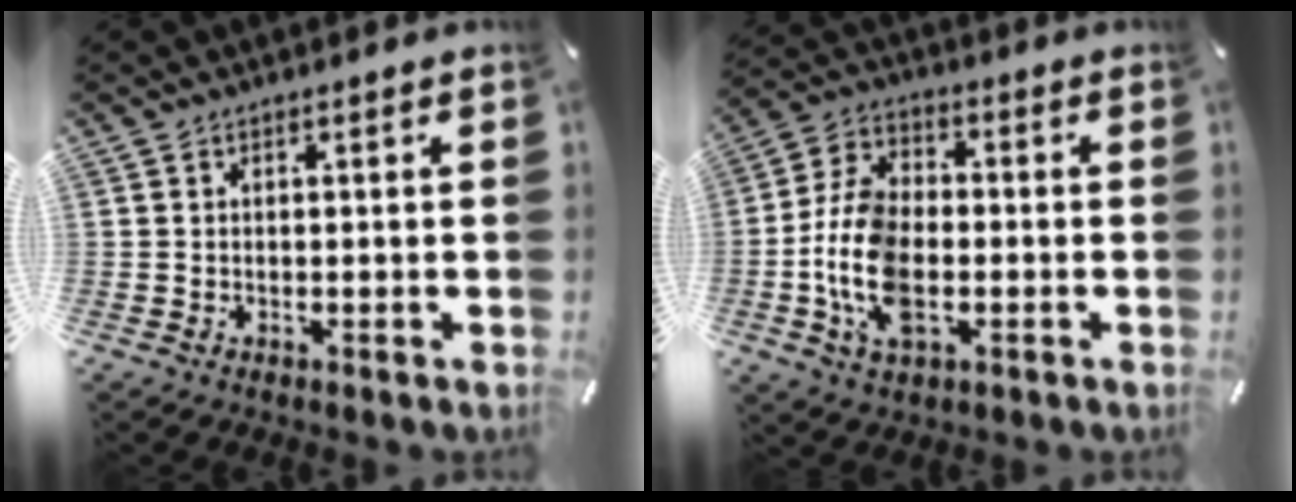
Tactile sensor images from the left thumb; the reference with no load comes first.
{"total": 12.4, "force": [-3.3, 7.8, 9.1], "torque": [-0.214, 0.000, -0.059]}